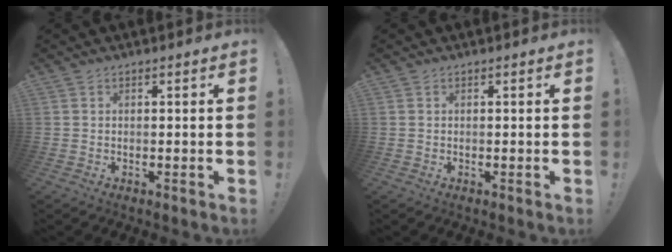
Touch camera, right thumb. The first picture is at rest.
{"total": 0.0}